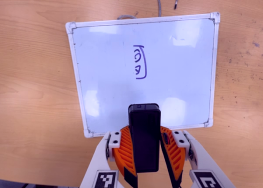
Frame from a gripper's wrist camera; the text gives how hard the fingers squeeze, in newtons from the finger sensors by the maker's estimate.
{"total": 8.7, "left": 8.8, "right": 8.6}